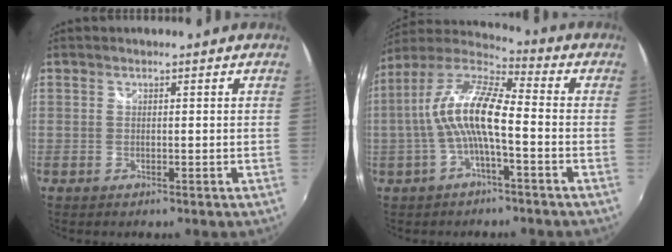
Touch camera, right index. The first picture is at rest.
{"total": 12.3, "force": [-1.7, 2.7, 11.9], "torque": [-0.236, 0.014, -0.035]}